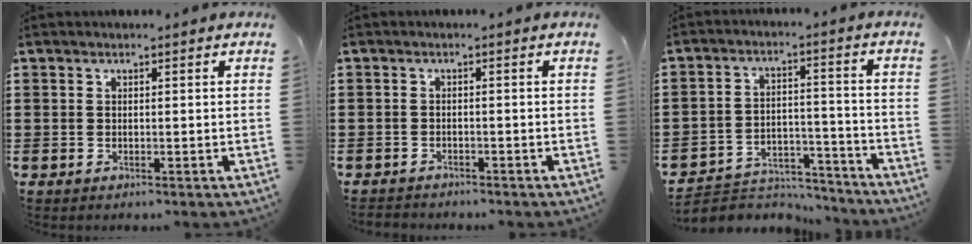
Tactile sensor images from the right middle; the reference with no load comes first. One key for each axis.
{"total": 1.2, "fx": -1.2, "fy": 0.1, "fz": 0.0, "tx": -0.004, "ty": 0.000, "tz": -0.024}
{"total": 4.8, "fx": -4.6, "fy": 1.3, "fz": 0.2, "tx": -0.008, "ty": 0.009, "tz": -0.096}